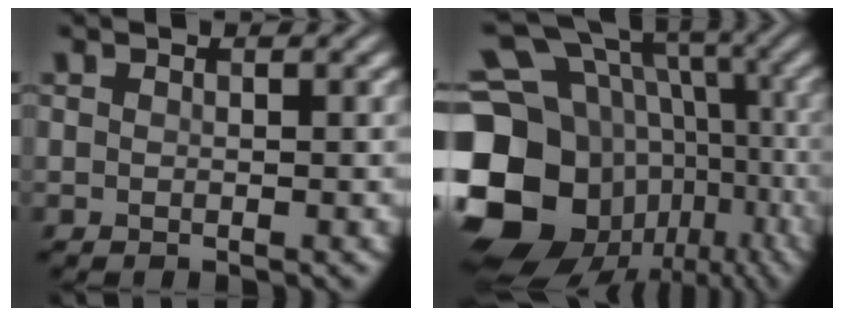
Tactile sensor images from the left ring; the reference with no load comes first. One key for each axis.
{"total": 20.5, "fx": -4.8, "fy": 16.8, "fz": 10.8, "tx": -0.225, "ty": -0.017, "tz": -0.068}